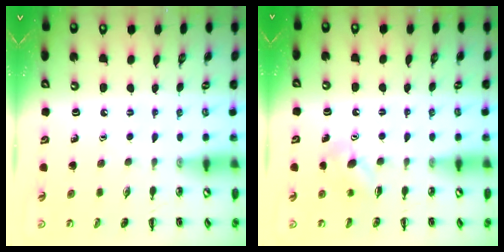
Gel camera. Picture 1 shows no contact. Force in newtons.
{"total": 3.9, "press": 3.7, "slide": 1.1}